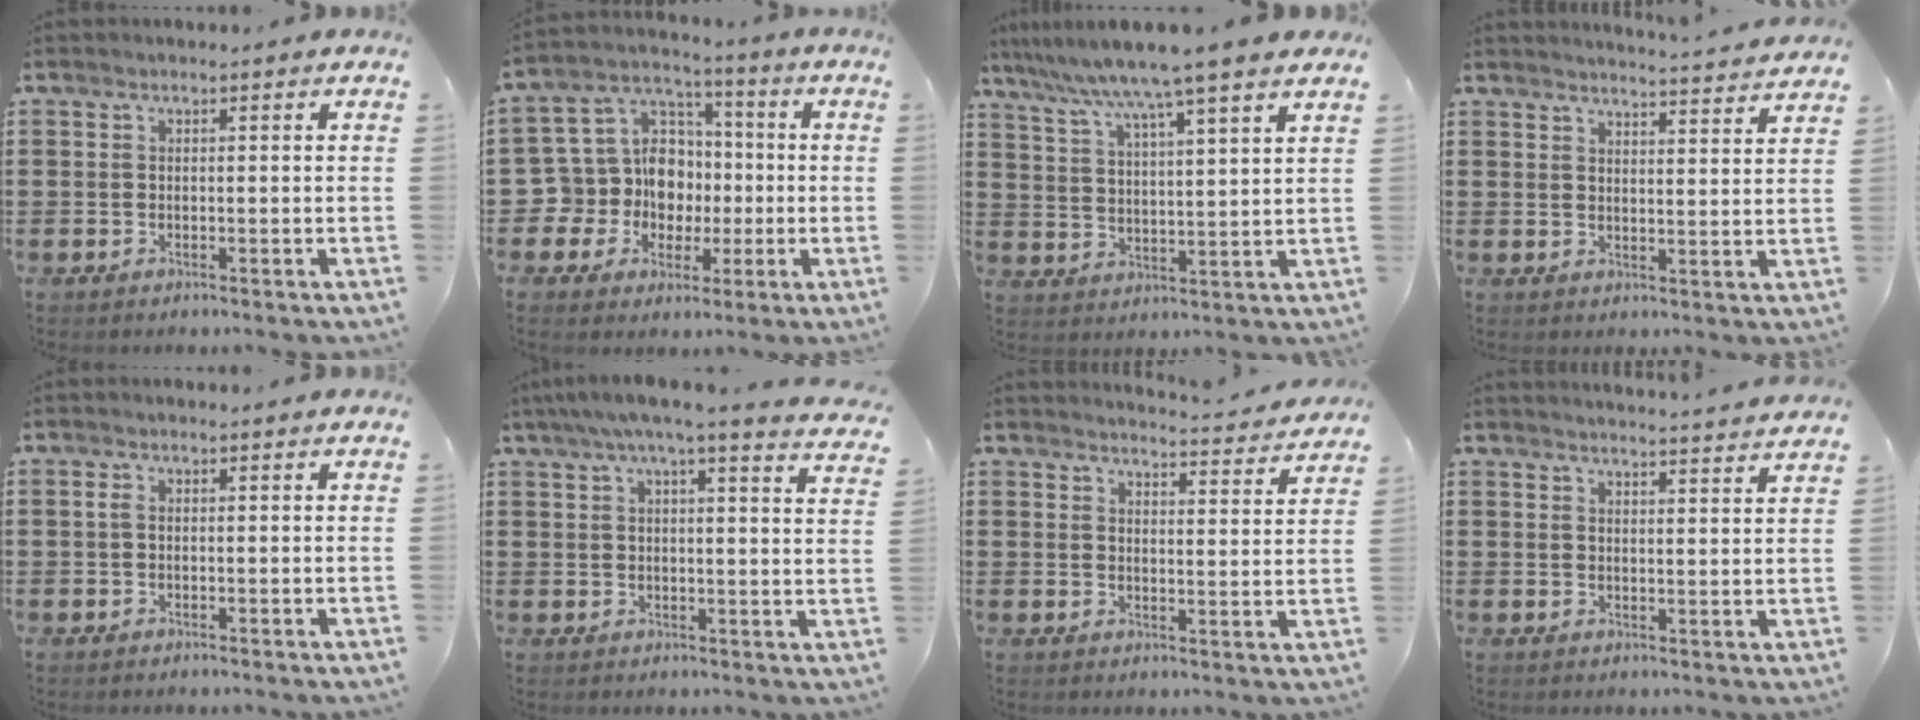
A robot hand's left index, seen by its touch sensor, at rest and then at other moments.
{"total": 10.3, "force": [-0.8, 9.9, 2.8], "torque": [-0.114, 0.000, -0.010]}
{"total": 7.0, "force": [6.0, -1.2, 3.5], "torque": [-0.090, -0.038, 0.096]}
{"total": 3.4, "force": [3.3, -0.7, 0.0], "torque": [-0.006, -0.028, 0.056]}
{"total": 0.9, "force": [0.1, 0.4, 0.8], "torque": [-0.016, 0.002, 0.002]}
{"total": 5.2, "force": [4.2, -0.2, 3.1], "torque": [-0.075, -0.015, 0.070]}
{"total": 3.7, "force": [3.7, -0.3, 0.2], "torque": [-0.005, -0.034, 0.060]}
{"total": 3.4, "force": [3.3, -0.9, 0.1], "torque": [-0.002, -0.025, 0.057]}